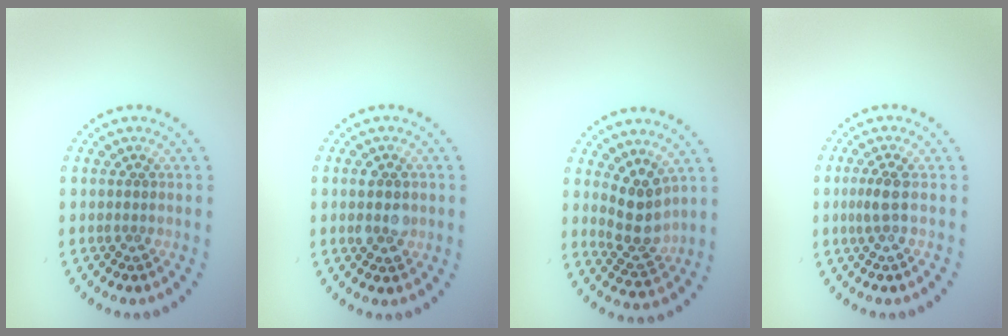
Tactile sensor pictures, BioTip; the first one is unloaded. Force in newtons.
{"total": 2.4, "press": 2.3, "slide": 0.3}
{"total": 3.4, "press": 3.0, "slide": 1.6}
{"total": 1.5, "press": 1.2, "slide": 0.9}